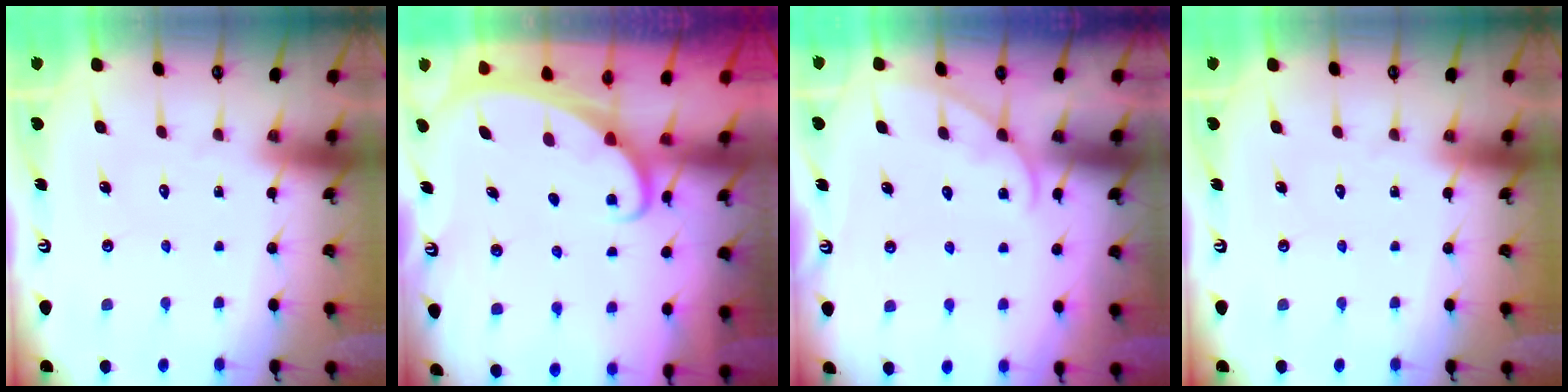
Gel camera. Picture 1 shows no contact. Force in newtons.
{"total": 1.8, "press": 1.8, "slide": 0.2}
{"total": 3.4, "press": 3.4, "slide": 0.4}
{"total": 0.0}